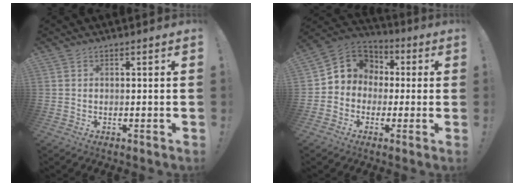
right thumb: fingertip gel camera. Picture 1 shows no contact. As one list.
[{"total": 8.3, "force": [0.4, 7.9, 2.4], "torque": [-0.032, 0.004, 0.017]}]